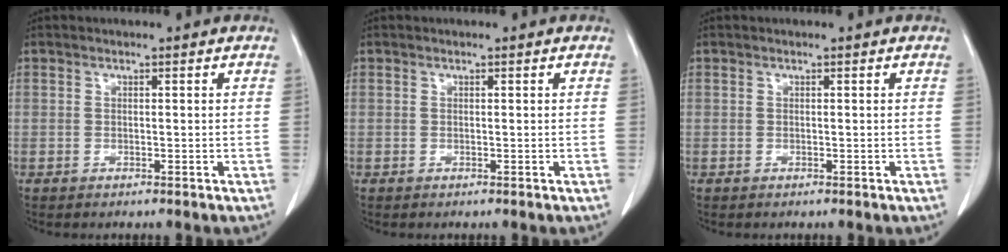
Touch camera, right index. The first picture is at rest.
{"total": 0.0}
{"total": 0.0}